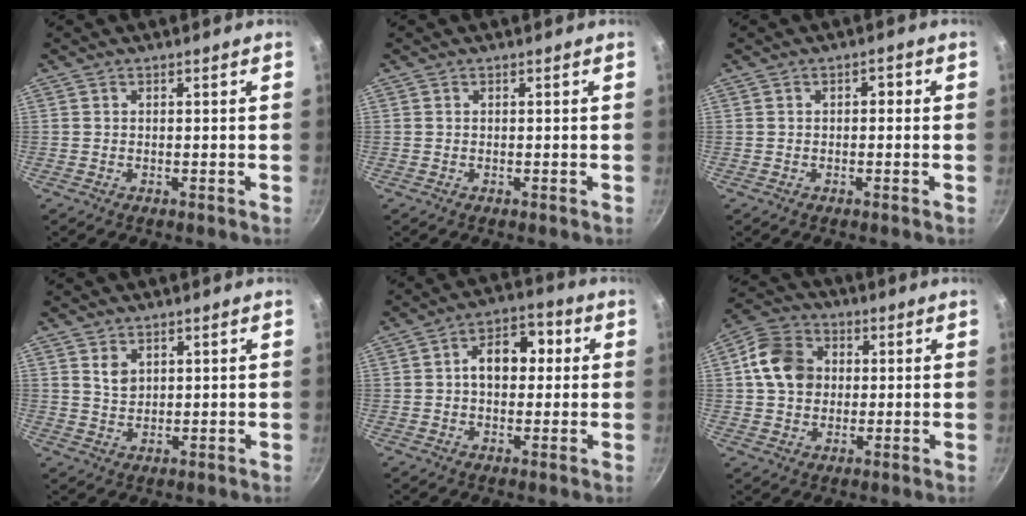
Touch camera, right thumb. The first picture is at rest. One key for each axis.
{"total": 0.0}
{"total": 1.8, "fx": 0.1, "fy": 1.2, "fz": 1.4, "tx": -0.014, "ty": 0.007, "tz": -0.002}
{"total": 3.2, "fx": 1.5, "fy": 2.1, "fz": 1.8, "tx": -0.026, "ty": -0.008, "tz": 0.033}
{"total": 9.5, "fx": 1.1, "fy": 6.6, "fz": 6.8, "tx": -0.058, "ty": 0.023, "tz": 0.005}
{"total": 10.8, "fx": 1.4, "fy": 8.7, "fz": 6.2, "tx": -0.091, "ty": 0.013, "tz": 0.012}